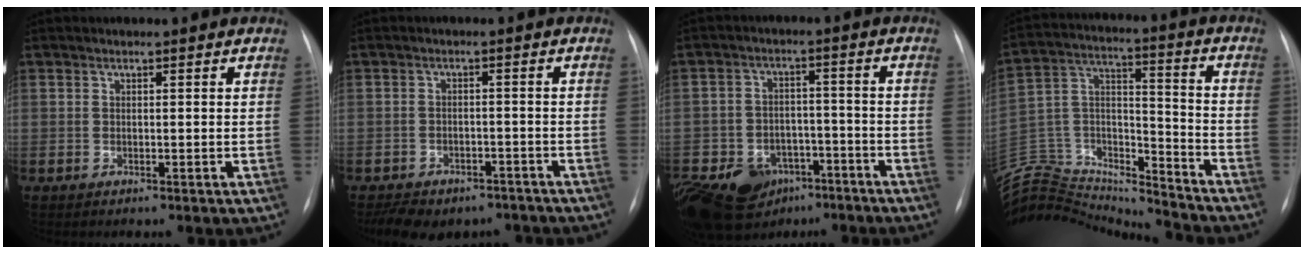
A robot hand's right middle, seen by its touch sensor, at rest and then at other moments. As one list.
[{"total": 11.9, "force": [-9.3, 6.2, 4.0], "torque": [-0.074, 0.007, -0.116]}, {"total": 18.7, "force": [-11.4, 12.5, 7.9], "torque": [-0.207, 0.005, -0.167]}, {"total": 24.4, "force": [-23.4, 4.0, 5.7], "torque": [-0.146, 0.024, -0.385]}]